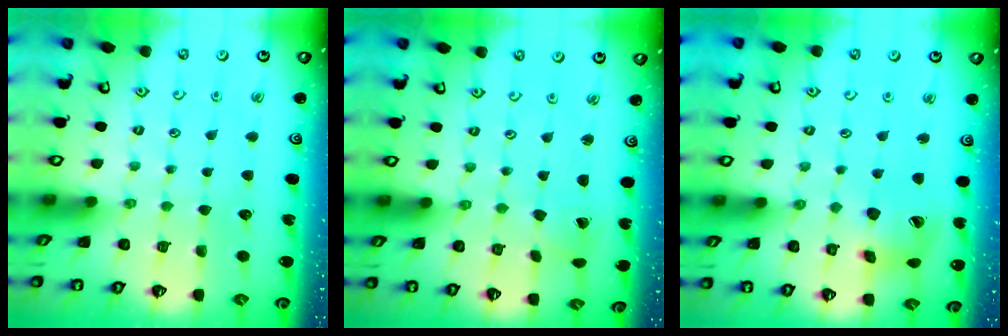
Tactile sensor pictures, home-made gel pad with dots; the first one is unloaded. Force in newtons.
{"total": 2.1, "press": 2.1, "slide": 0.1}
{"total": 11.4, "press": 11.3, "slide": 1.3}